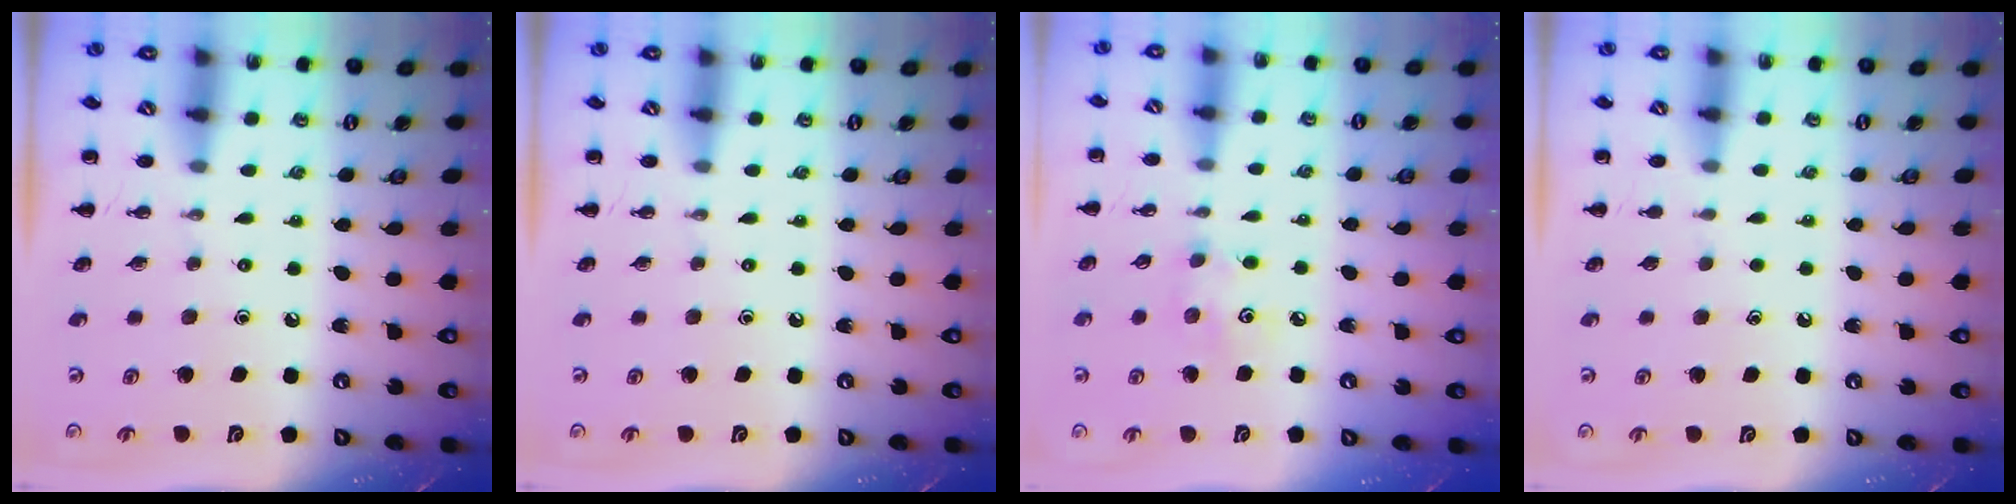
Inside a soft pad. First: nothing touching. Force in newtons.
{"total": 0.0}
{"total": 3.7, "press": 3.6, "slide": 0.8}
{"total": 0.8, "press": 0.8, "slide": 0.1}